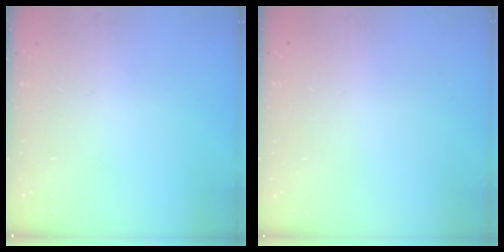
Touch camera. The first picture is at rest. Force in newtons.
{"total": 0.0}